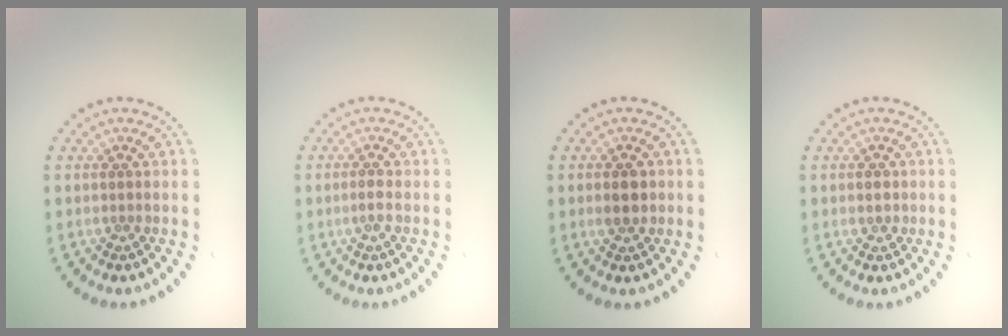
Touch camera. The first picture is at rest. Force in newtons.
{"total": 1.0, "press": 0.9, "slide": 0.5}
{"total": 1.9, "press": 1.9, "slide": 0.1}
{"total": 1.1, "press": 1.0, "slide": 0.4}